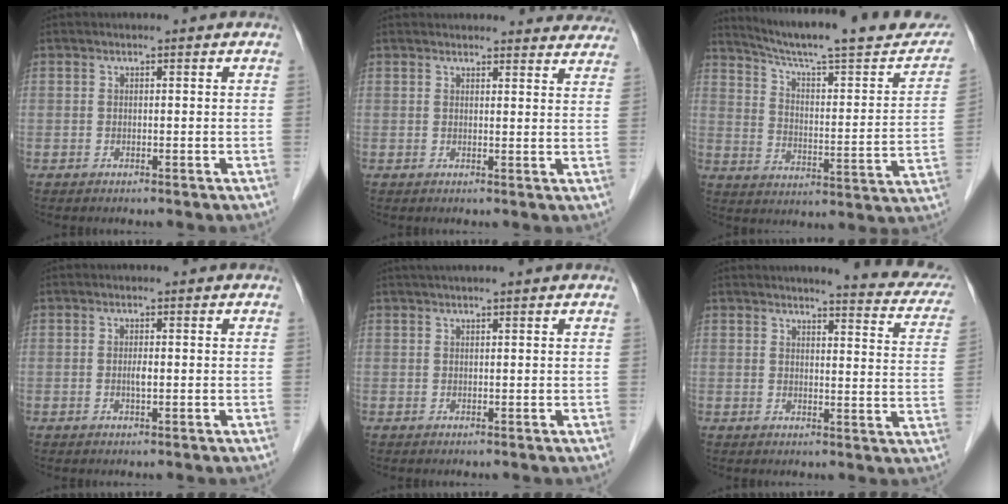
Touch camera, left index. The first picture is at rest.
{"total": 14.5, "force": [14.0, 3.0, 2.6], "torque": [0.000, 0.002, 0.142]}
{"total": 23.4, "force": [20.7, 2.9, 10.5], "torque": [-0.154, -0.026, 0.277]}
{"total": 1.1, "force": [-0.1, 0.2, 1.1], "torque": [-0.023, -0.001, -0.002]}
{"total": 3.3, "force": [2.8, -0.4, 1.8], "torque": [-0.018, 0.035, 0.046]}
{"total": 11.9, "force": [10.9, 1.4, 4.8], "torque": [-0.039, -0.040, 0.097]}